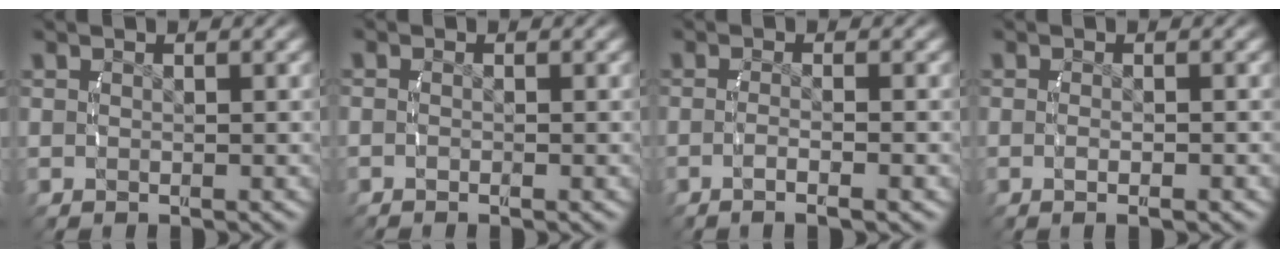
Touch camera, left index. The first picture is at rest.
{"total": 0.6, "force": [-0.4, 0.2, 0.2], "torque": [-0.011, -0.006, -0.008]}
{"total": 2.3, "force": [-1.5, -0.4, 1.7], "torque": [-0.037, -0.003, -0.024]}
{"total": 1.4, "force": [-0.8, 0.0, 1.1], "torque": [-0.018, 0.000, -0.014]}